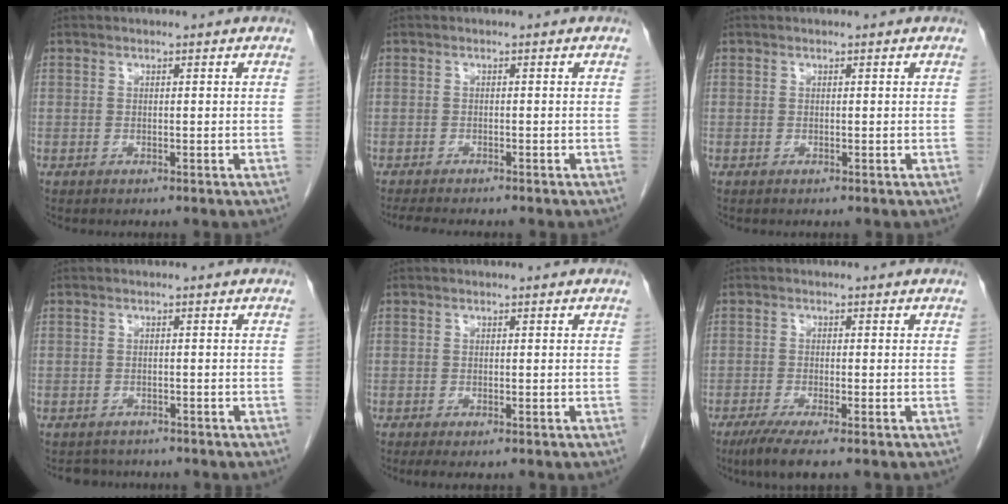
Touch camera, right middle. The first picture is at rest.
{"total": 4.9, "force": [-4.3, 0.7, 2.4], "torque": [-0.034, -0.011, -0.063]}
{"total": 0.0}
{"total": 2.6, "force": [-2.3, 1.2, -0.3], "torque": [-0.001, -0.001, -0.035]}
{"total": 1.6, "force": [-1.0, 0.4, 1.2], "torque": [-0.017, -0.006, -0.013]}
{"total": 4.6, "force": [-3.1, 0.0, 3.4], "torque": [-0.063, -0.015, -0.058]}